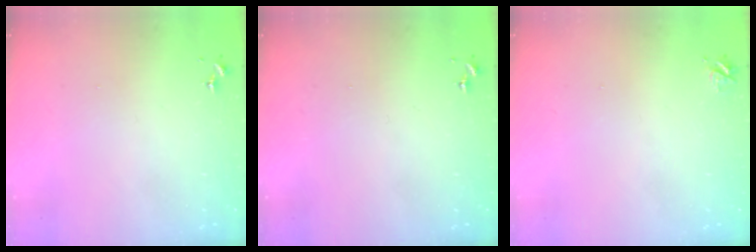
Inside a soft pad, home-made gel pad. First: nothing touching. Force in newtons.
{"total": 0.0}
{"total": 3.7, "press": 3.6, "slide": 0.5}